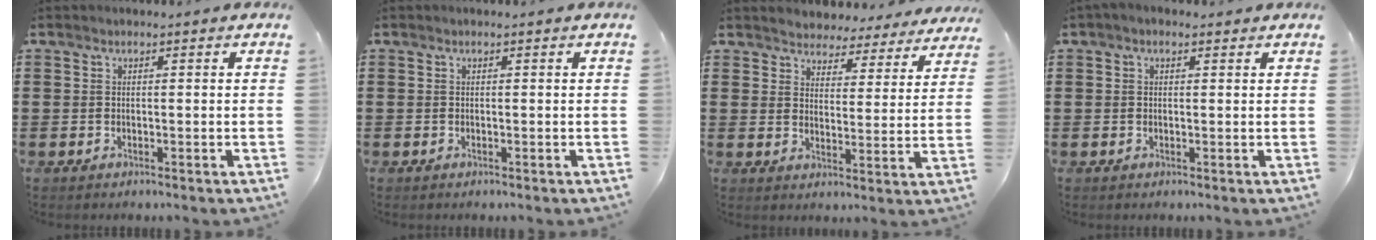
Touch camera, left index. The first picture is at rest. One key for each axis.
{"total": 0.0}
{"total": 4.2, "fx": 4.2, "fy": 0.4, "fz": -0.5, "tx": -0.017, "ty": -0.030, "tz": 0.070}
{"total": 1.0, "fx": 0.2, "fy": 0.6, "fz": 0.8, "tx": -0.015, "ty": 0.006, "tz": 0.004}